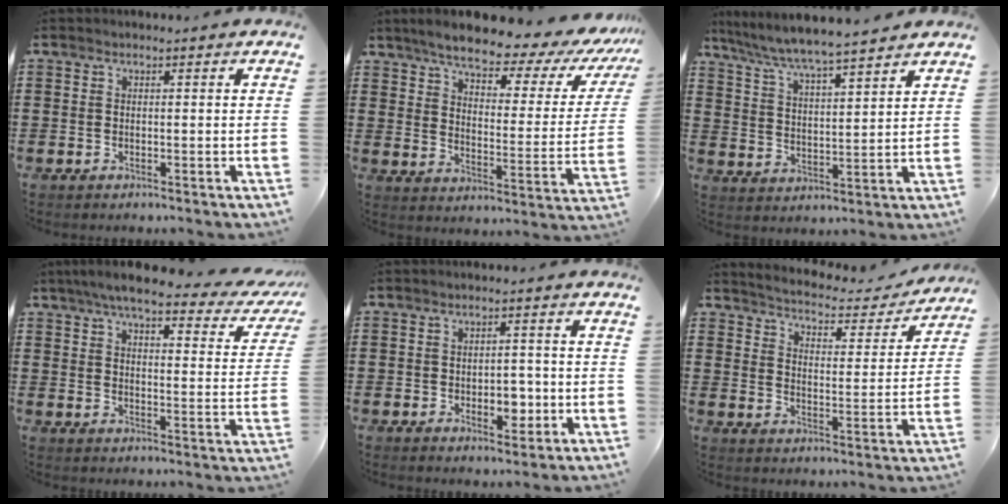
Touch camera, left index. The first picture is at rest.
{"total": 6.8, "force": [5.8, 1.1, 3.5], "torque": [-0.080, -0.043, 0.089]}
{"total": 5.8, "force": [5.4, -0.3, 2.1], "torque": [-0.065, -0.035, 0.090]}
{"total": 7.0, "force": [5.6, 0.5, 4.1], "torque": [-0.093, -0.029, 0.094]}
{"total": 4.3, "force": [-1.2, 2.4, 3.4], "torque": [-0.053, 0.003, -0.023]}
{"total": 3.3, "force": [3.3, 0.0, 0.6], "torque": [-0.036, -0.031, 0.047]}